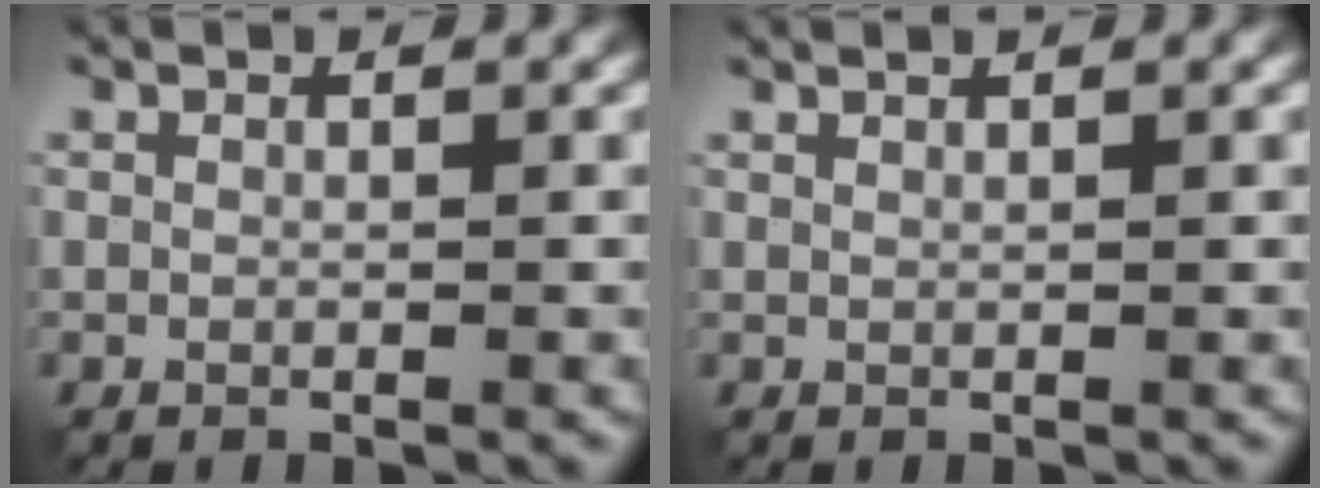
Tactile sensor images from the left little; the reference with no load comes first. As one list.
[{"total": 0.7, "force": [0.6, 0.1, 0.4], "torque": [-0.002, 0.001, 0.003]}]